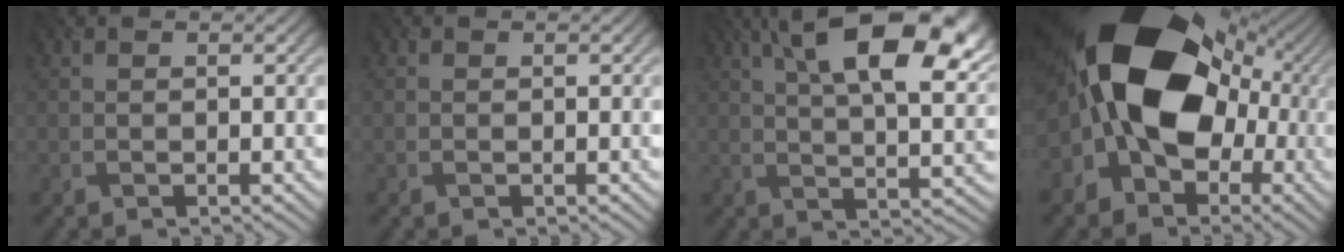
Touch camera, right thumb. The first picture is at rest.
{"total": 0.0}
{"total": 17.6, "force": [8.0, 7.0, 14.1], "torque": [-0.220, 0.027, 0.112]}
{"total": 19.8, "force": [0.6, 14.5, 13.5], "torque": [-0.216, -0.002, 0.004]}